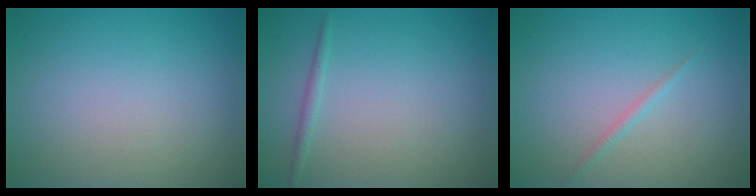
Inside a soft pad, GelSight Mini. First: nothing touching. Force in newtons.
{"total": 0.8, "press": 0.8, "slide": 0.1}
{"total": 0.7, "press": 0.7, "slide": 0.0}